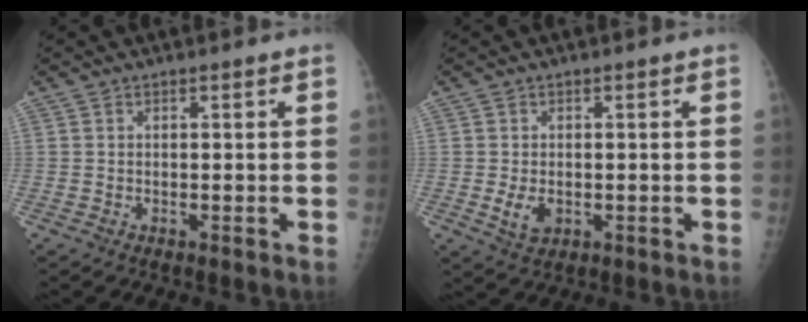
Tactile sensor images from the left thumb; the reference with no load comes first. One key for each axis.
{"total": 3.6, "fx": -0.5, "fy": 2.5, "fz": 2.5, "tx": -0.043, "ty": -0.006, "tz": -0.001}